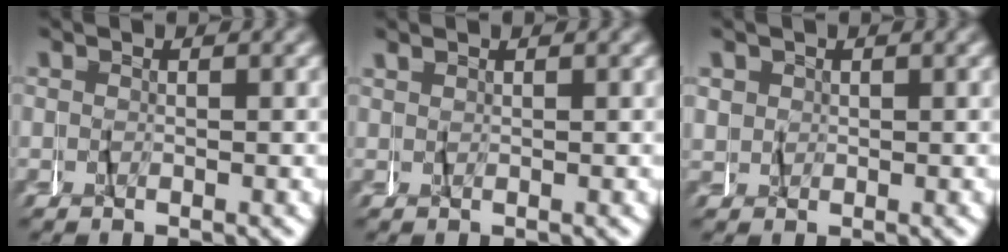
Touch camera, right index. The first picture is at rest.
{"total": 0.5, "force": [0.3, -0.4, -0.1], "torque": [0.003, 0.001, 0.007]}
{"total": 1.5, "force": [0.7, 1.4, 0.3], "torque": [-0.014, -0.002, 0.015]}